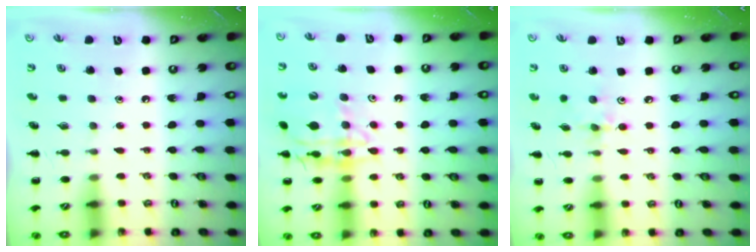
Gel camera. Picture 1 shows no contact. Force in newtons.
{"total": 15.6, "press": 15.5, "slide": 2.2}
{"total": 2.7, "press": 2.7, "slide": 0.5}